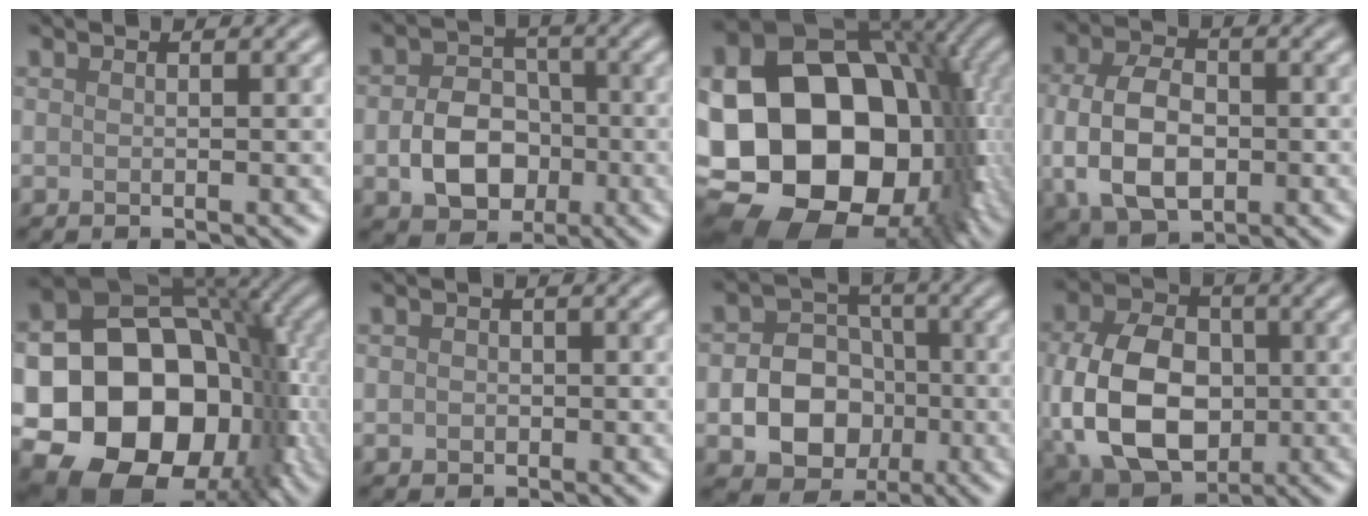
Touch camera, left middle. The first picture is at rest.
{"total": 5.7, "force": [-1.5, 4.4, 3.3], "torque": [-0.054, -0.003, -0.023]}
{"total": 23.1, "force": [-2.1, 17.2, 15.2], "torque": [-0.275, -0.030, -0.032]}
{"total": 7.2, "force": [-0.9, 4.8, 5.4], "torque": [-0.114, -0.005, -0.019]}
{"total": 20.1, "force": [-4.8, 15.4, 12.1], "torque": [-0.171, -0.025, -0.089]}
{"total": 1.2, "force": [0.0, 1.1, 0.4], "torque": [0.001, -0.005, -0.003]}
{"total": 7.8, "force": [-1.8, 6.6, 3.9], "torque": [-0.038, -0.008, -0.044]}
{"total": 11.5, "force": [-0.9, 8.2, 7.9], "torque": [-0.169, -0.009, -0.019]}